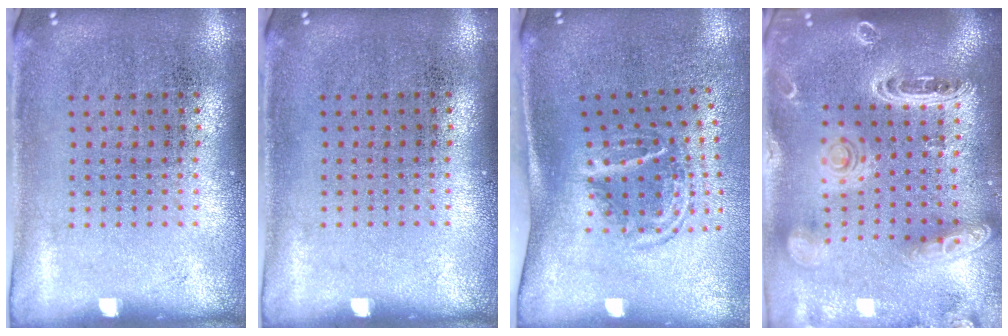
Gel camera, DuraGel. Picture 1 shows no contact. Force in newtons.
{"total": 0.0}
{"total": 1.8, "press": 1.2, "slide": 1.4}
{"total": 2.6, "press": 2.3, "slide": 1.1}